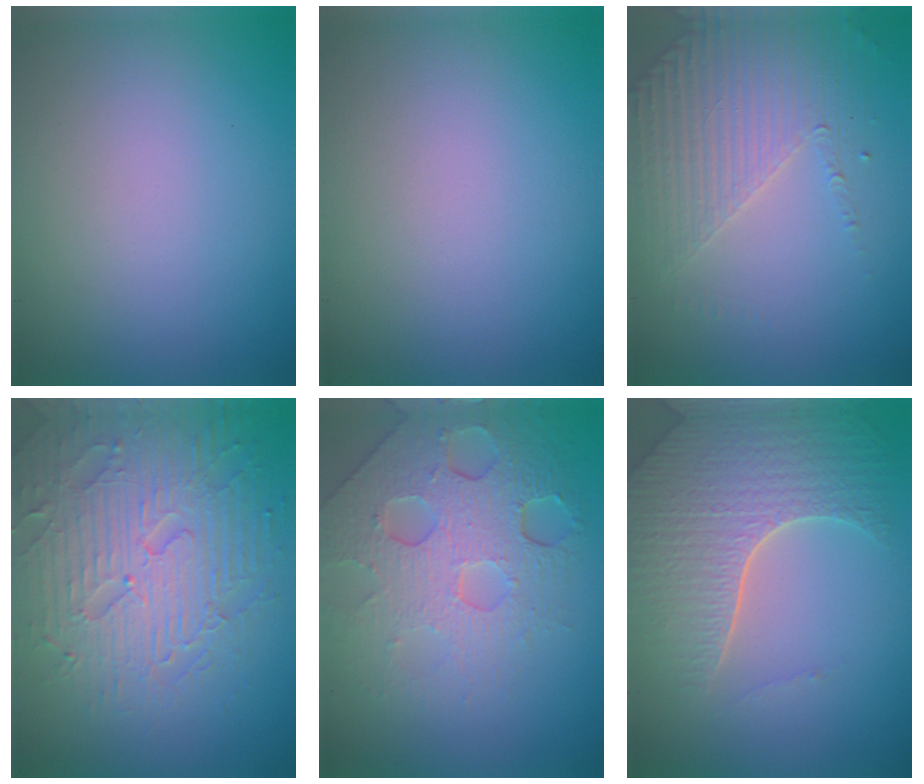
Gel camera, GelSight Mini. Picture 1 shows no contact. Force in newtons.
{"total": 0.0}
{"total": 4.4, "press": 3.3, "slide": 2.9}
{"total": 7.5, "press": 5.9, "slide": 4.6}
{"total": 7.9, "press": 5.3, "slide": 5.8}
{"total": 7.0, "press": 5.2, "slide": 4.6}